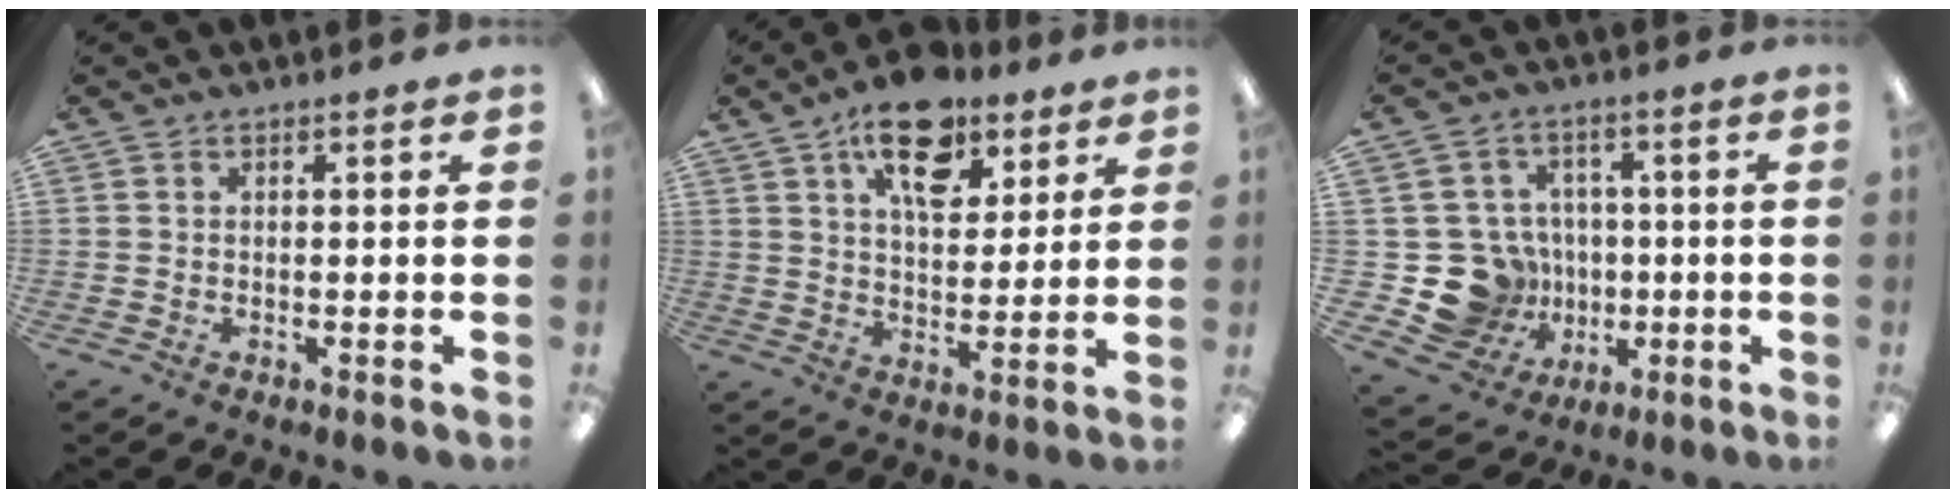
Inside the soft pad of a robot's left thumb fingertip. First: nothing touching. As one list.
[{"total": 15.3, "force": [9.5, 7.8, 9.1], "torque": [-0.129, -0.039, 0.163]}, {"total": 14.5, "force": [-2.3, 13.5, 4.7], "torque": [-0.119, 0.016, -0.016]}]